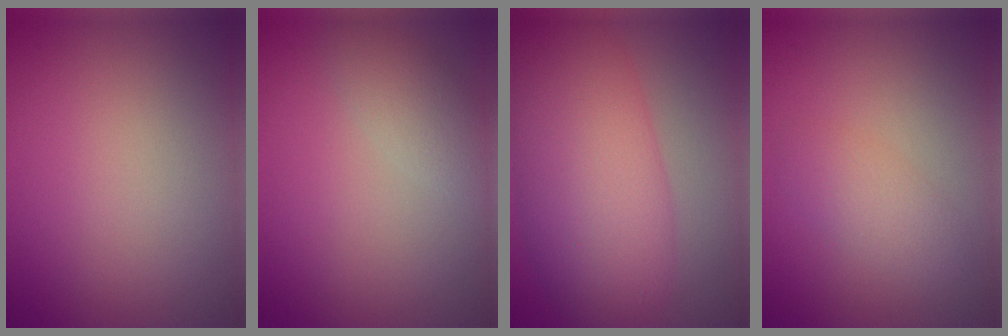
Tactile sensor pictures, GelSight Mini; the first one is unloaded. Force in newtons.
{"total": 2.4, "press": 2.4, "slide": 0.2}
{"total": 10.0, "press": 10.0, "slide": 0.3}
{"total": 2.3, "press": 2.3, "slide": 0.0}